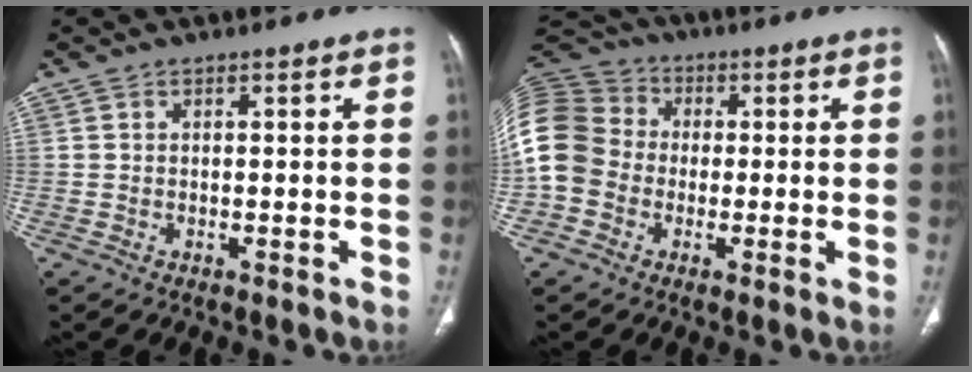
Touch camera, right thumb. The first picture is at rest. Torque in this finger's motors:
{"motor_torque": [0.45, 0.27, 1.65, -0.40, 0.15]}